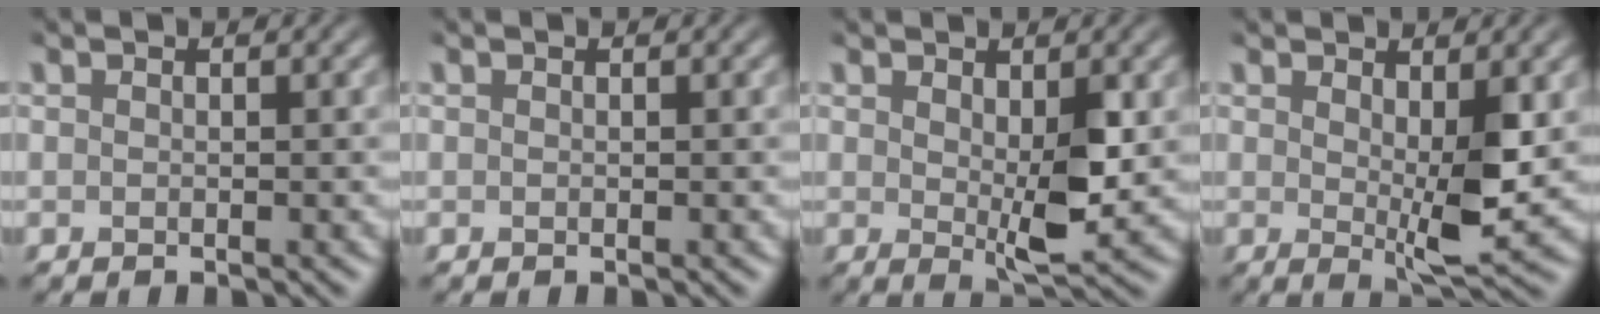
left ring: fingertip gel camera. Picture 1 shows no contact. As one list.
[{"total": 0.0}, {"total": 4.3, "force": [0.4, 1.6, 4.0], "torque": [-0.067, -0.009, 0.010]}, {"total": 4.5, "force": [0.6, 1.2, 4.3], "torque": [-0.071, -0.014, 0.013]}]